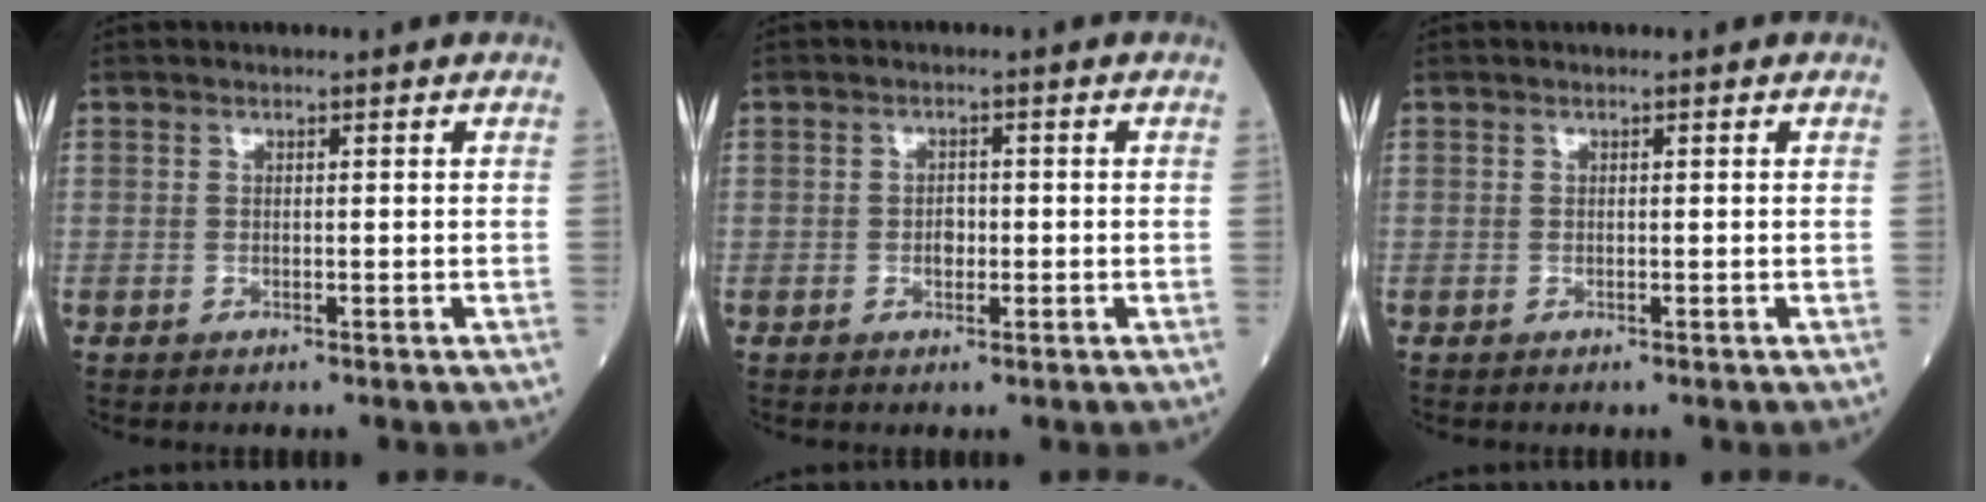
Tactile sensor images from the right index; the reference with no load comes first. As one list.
[{"total": 1.7, "force": [-0.4, 1.2, 1.1], "torque": [-0.016, 0.005, -0.005]}, {"total": 0.0}]